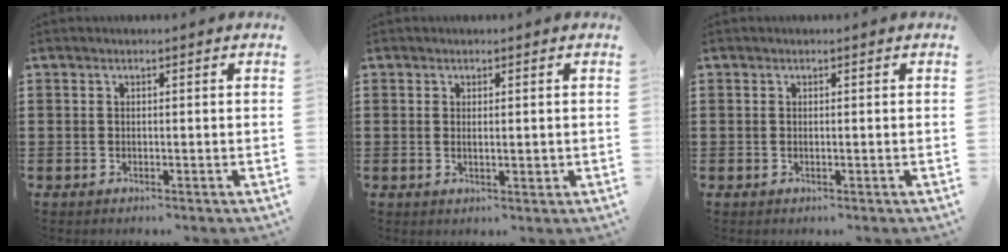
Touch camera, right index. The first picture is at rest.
{"total": 1.6, "force": [0.3, 0.3, 1.5], "torque": [-0.027, 0.001, 0.004]}
{"total": 0.0}